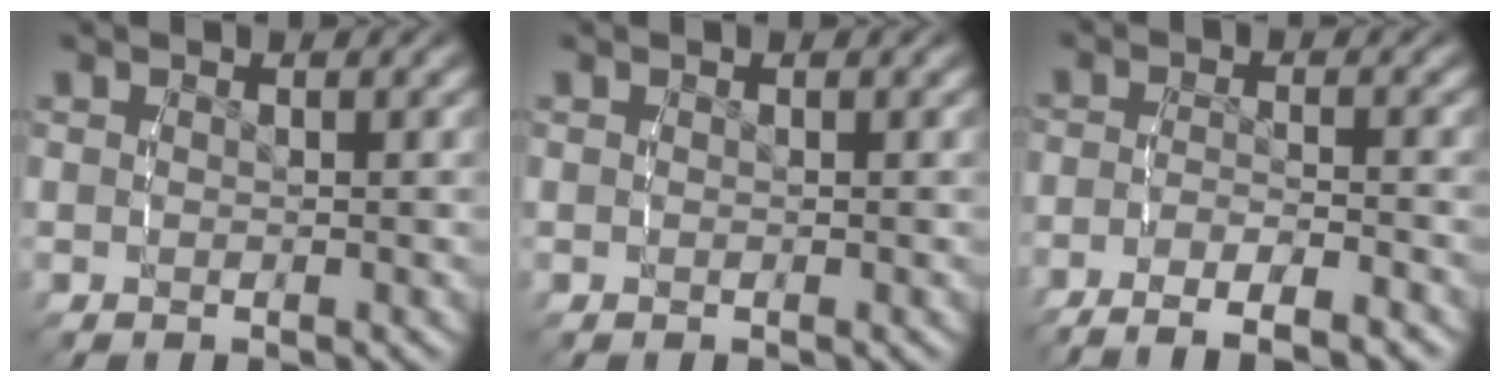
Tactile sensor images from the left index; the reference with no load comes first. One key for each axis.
{"total": 0.0}
{"total": 6.9, "fx": -5.8, "fy": 2.2, "fz": 3.1, "tx": -0.053, "ty": -0.013, "tz": -0.090}